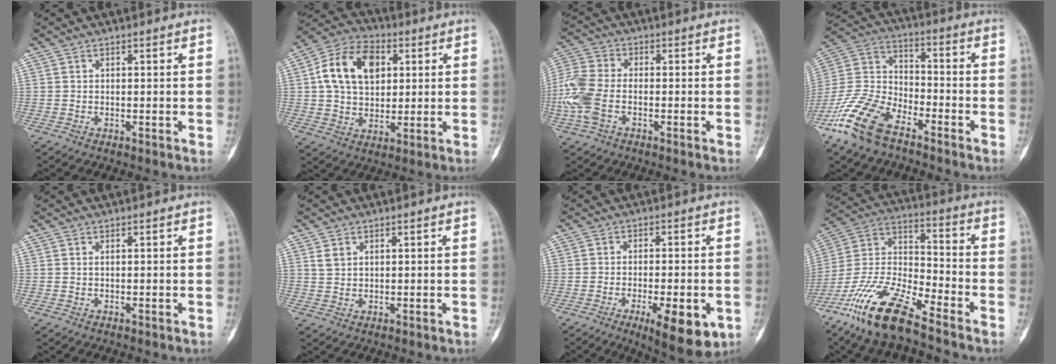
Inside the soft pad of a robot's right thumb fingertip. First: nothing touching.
{"total": 14.6, "force": [3.5, 10.0, 10.0], "torque": [-0.154, 0.008, 0.055]}
{"total": 10.0, "force": [-2.4, 6.2, 7.4], "torque": [-0.186, 0.015, -0.056]}
{"total": 15.8, "force": [-10.4, 7.4, 9.3], "torque": [-0.195, 0.046, -0.209]}
{"total": 0.0}
{"total": 2.0, "force": [1.0, 1.4, 1.0], "torque": [-0.016, -0.001, 0.024]}
{"total": 11.8, "force": [-4.7, 3.9, 10.1], "torque": [-0.134, -0.003, -0.059]}
{"total": 17.8, "force": [-12.8, 4.6, 11.5], "torque": [-0.231, 0.060, -0.245]}